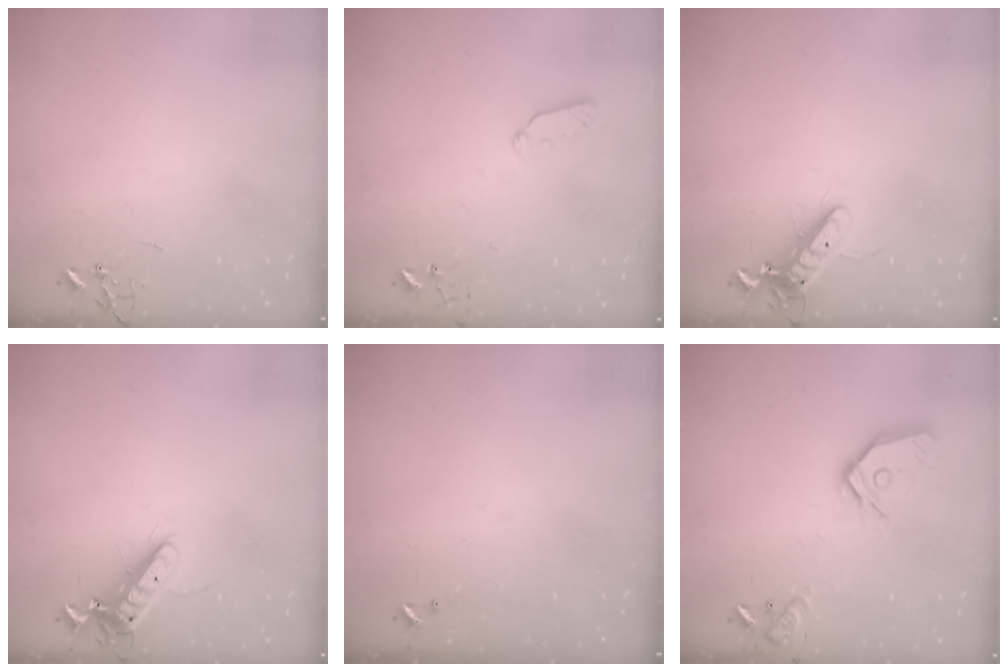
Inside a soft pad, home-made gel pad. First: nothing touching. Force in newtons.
{"total": 5.9, "press": 5.9, "slide": 0.6}
{"total": 11.6, "press": 11.4, "slide": 2.3}
{"total": 12.1, "press": 12.0, "slide": 1.8}
{"total": 0.0}
{"total": 15.7, "press": 15.5, "slide": 2.4}